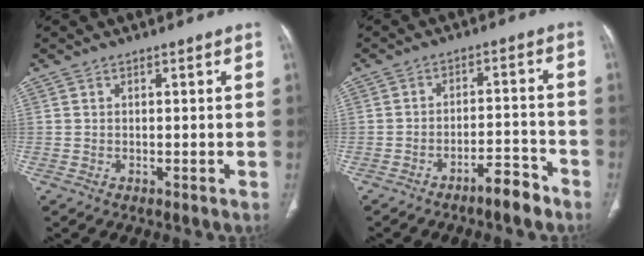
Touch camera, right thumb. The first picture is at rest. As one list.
[{"total": 6.1, "force": [-4.7, 1.5, 3.6], "torque": [-0.055, 0.039, -0.073]}]